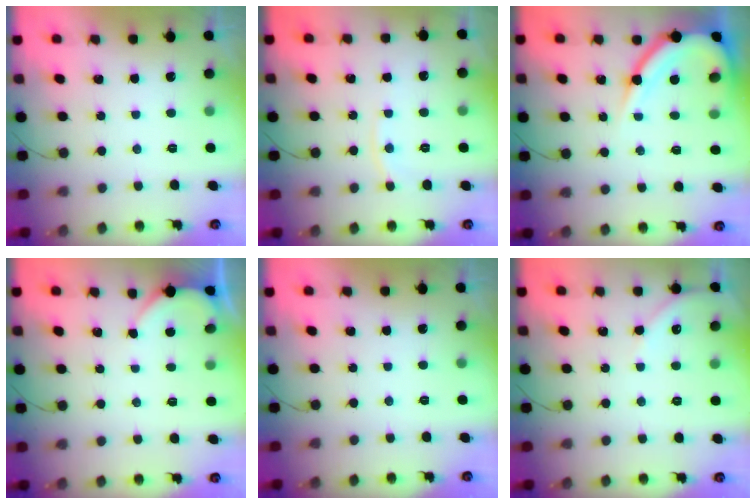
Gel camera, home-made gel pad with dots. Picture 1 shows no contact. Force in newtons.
{"total": 5.4, "press": 5.4, "slide": 0.6}
{"total": 10.9, "press": 10.9, "slide": 1.3}
{"total": 2.3, "press": 2.3, "slide": 0.3}
{"total": 0.0}
{"total": 3.2, "press": 3.1, "slide": 0.5}